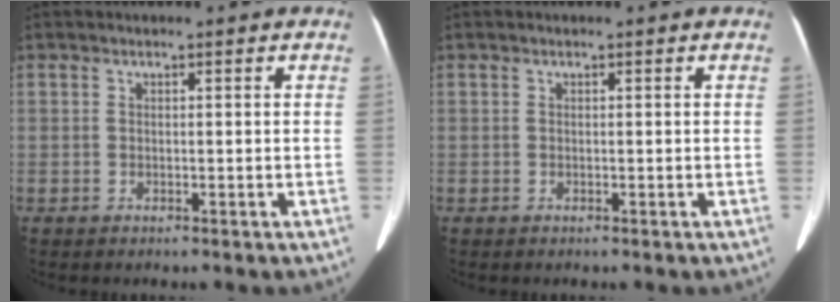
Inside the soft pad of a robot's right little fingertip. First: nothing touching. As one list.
[{"total": 0.0}]